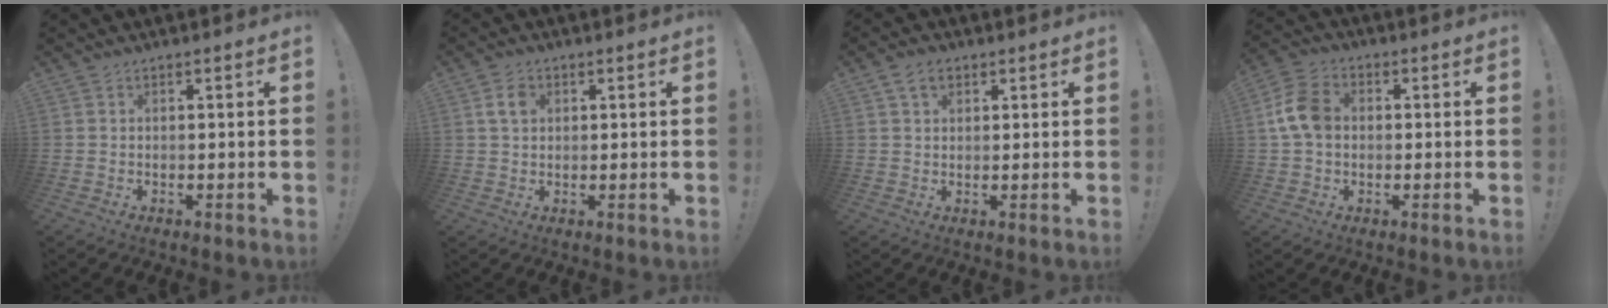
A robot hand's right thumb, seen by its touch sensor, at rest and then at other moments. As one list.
[{"total": 4.2, "force": [1.3, 3.0, 2.7], "torque": [-0.046, 0.004, 0.024]}, {"total": 4.3, "force": [2.2, 2.9, 2.4], "torque": [-0.044, 0.001, 0.041]}, {"total": 10.3, "force": [0.8, 7.6, 7.0], "torque": [-0.136, 0.016, 0.021]}]